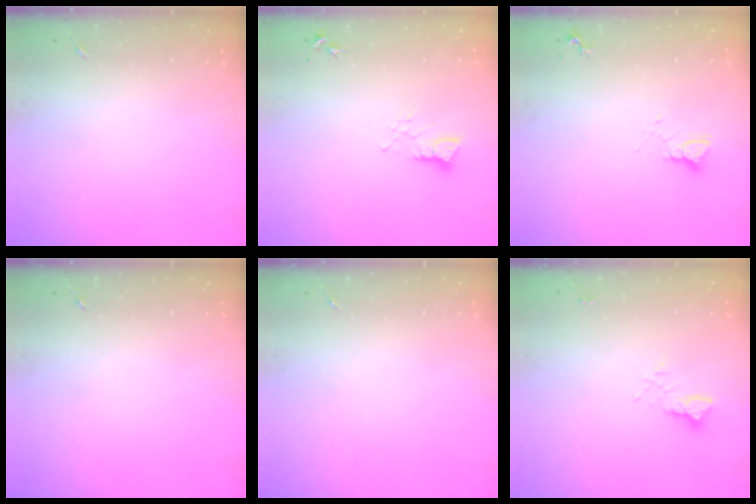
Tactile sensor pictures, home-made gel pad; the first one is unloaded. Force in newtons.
{"total": 3.1, "press": 3.1, "slide": 0.3}
{"total": 2.8, "press": 2.8, "slide": 0.1}
{"total": 0.0}
{"total": 0.0}
{"total": 4.2, "press": 4.2, "slide": 0.4}